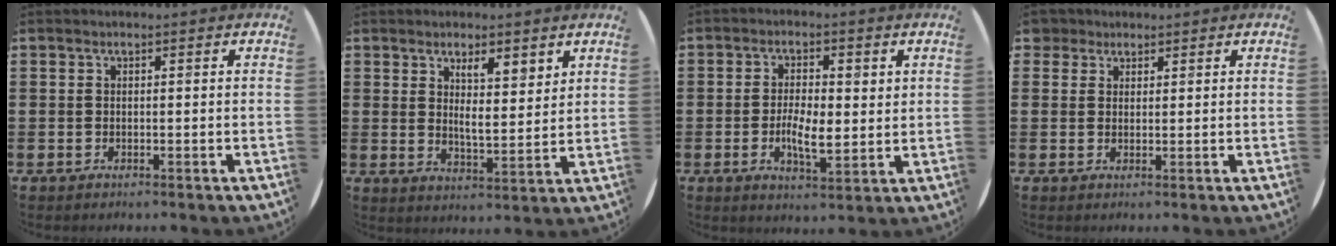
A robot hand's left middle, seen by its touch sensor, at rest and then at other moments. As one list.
[{"total": 4.9, "force": [3.4, 1.5, 3.2], "torque": [-0.061, -0.009, 0.057]}, {"total": 4.9, "force": [-0.2, 2.0, 4.5], "torque": [-0.072, 0.003, -0.005]}, {"total": 2.4, "force": [1.8, 1.5, 0.3], "torque": [-0.005, 0.005, 0.034]}]